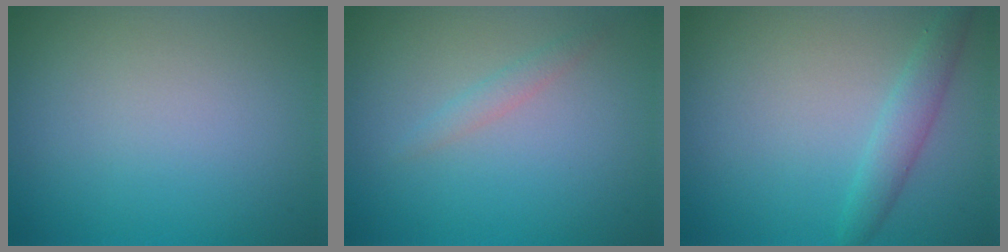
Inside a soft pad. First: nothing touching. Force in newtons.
{"total": 1.1, "press": 1.1, "slide": 0.2}
{"total": 2.2, "press": 2.2, "slide": 0.0}